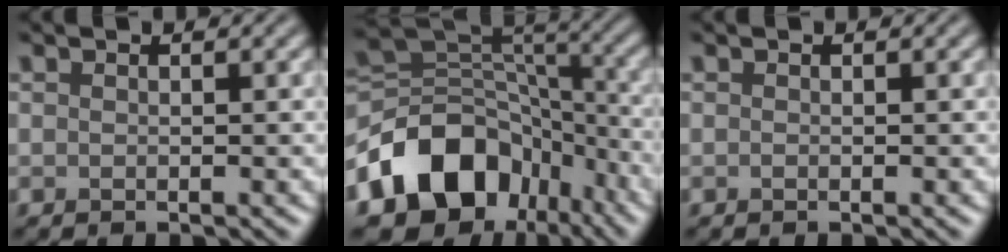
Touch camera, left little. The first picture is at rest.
{"total": 11.5, "force": [-5.8, 8.4, 5.4], "torque": [-0.085, 0.007, -0.110]}
{"total": 0.0}